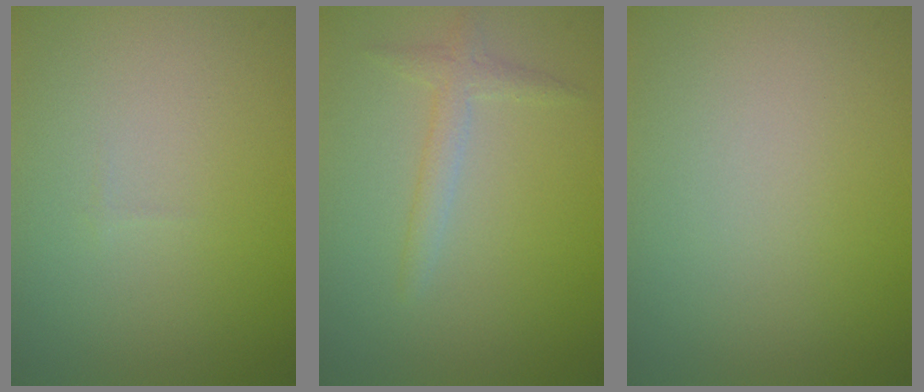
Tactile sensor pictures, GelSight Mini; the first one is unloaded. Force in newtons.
{"total": 1.7, "press": 1.7, "slide": 0.1}
{"total": 0.0}